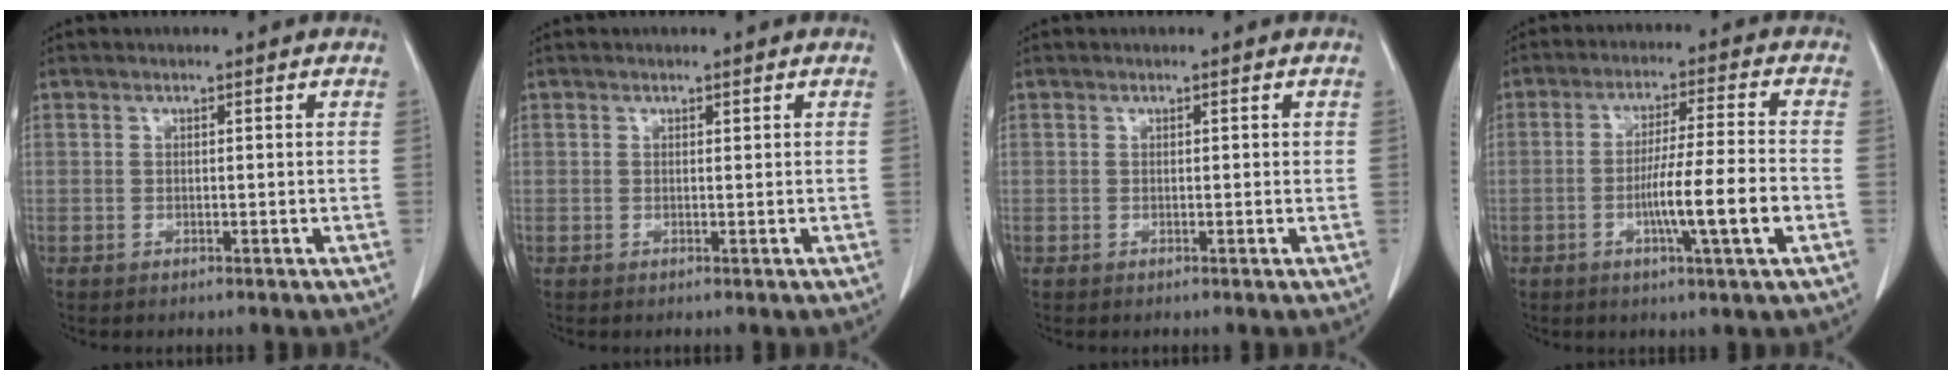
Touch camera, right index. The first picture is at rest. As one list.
[{"total": 0.0}, {"total": 0.7, "force": [0.2, 0.3, 0.6], "torque": [-0.005, 0.002, 0.002]}, {"total": 9.9, "force": [-2.8, -0.5, 9.5], "torque": [-0.161, -0.006, -0.051]}]